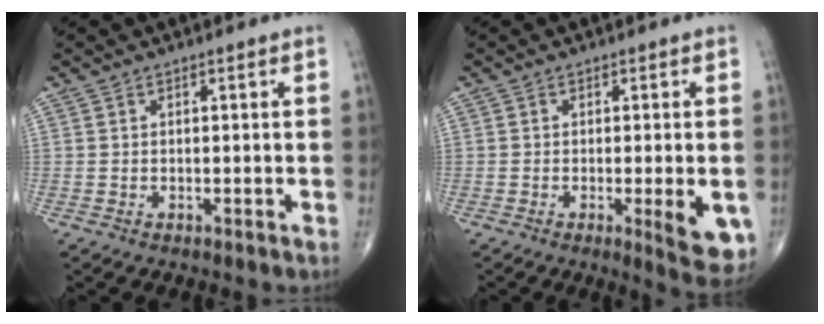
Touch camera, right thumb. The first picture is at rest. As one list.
[{"total": 8.2, "force": [-2.2, 2.2, 7.6], "torque": [-0.086, -0.015, -0.026]}]